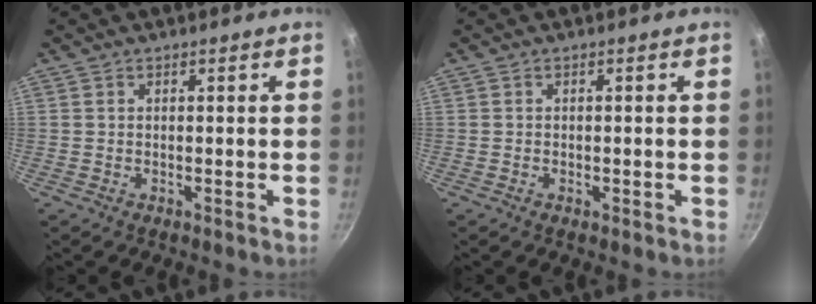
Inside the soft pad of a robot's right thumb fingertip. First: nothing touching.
{"total": 0.8, "force": [-0.3, 0.5, 0.6], "torque": [-0.007, 0.001, -0.006]}